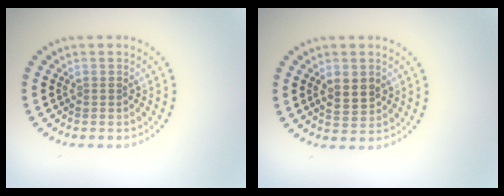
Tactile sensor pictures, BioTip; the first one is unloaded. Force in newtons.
{"total": 2.6, "press": 2.6, "slide": 0.2}